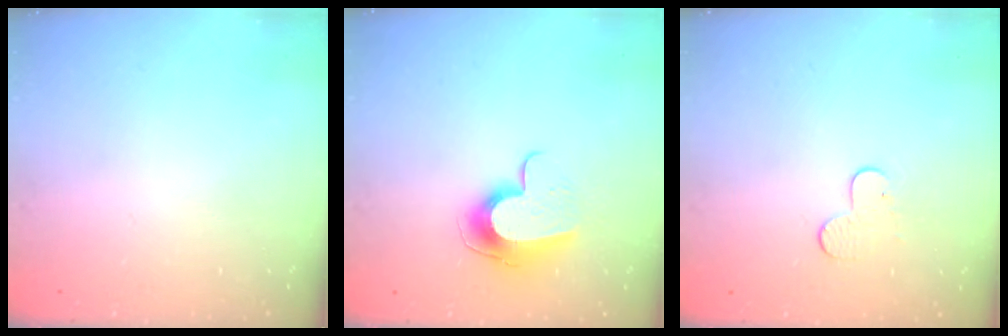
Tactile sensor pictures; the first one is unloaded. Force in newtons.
{"total": 10.0, "press": 9.9, "slide": 0.7}
{"total": 6.7, "press": 6.7, "slide": 0.6}